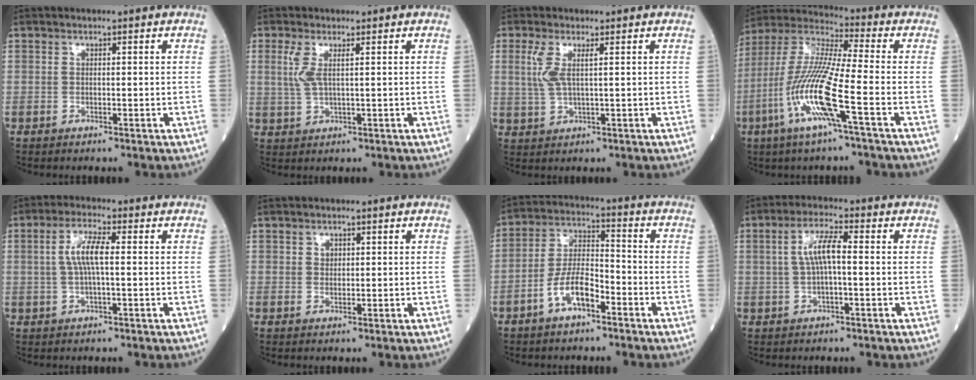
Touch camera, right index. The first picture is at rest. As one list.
[{"total": 3.3, "force": [1.1, 0.6, 3.0], "torque": [-0.077, 0.004, 0.027]}, {"total": 3.9, "force": [1.2, 0.8, 3.6], "torque": [-0.092, 0.005, 0.030]}, {"total": 14.2, "force": [-5.2, 0.0, 13.2], "torque": [-0.281, -0.008, -0.113]}, {"total": 5.2, "force": [0.4, 0.8, 5.2], "torque": [-0.109, 0.010, 0.006]}, {"total": 1.1, "force": [0.4, 0.9, 0.5], "torque": [-0.003, -0.001, 0.004]}, {"total": 7.8, "force": [-4.1, 2.7, 6.1], "torque": [-0.122, 0.012, -0.081]}, {"total": 5.4, "force": [0.4, 1.1, 5.2], "torque": [-0.108, 0.017, 0.006]}]